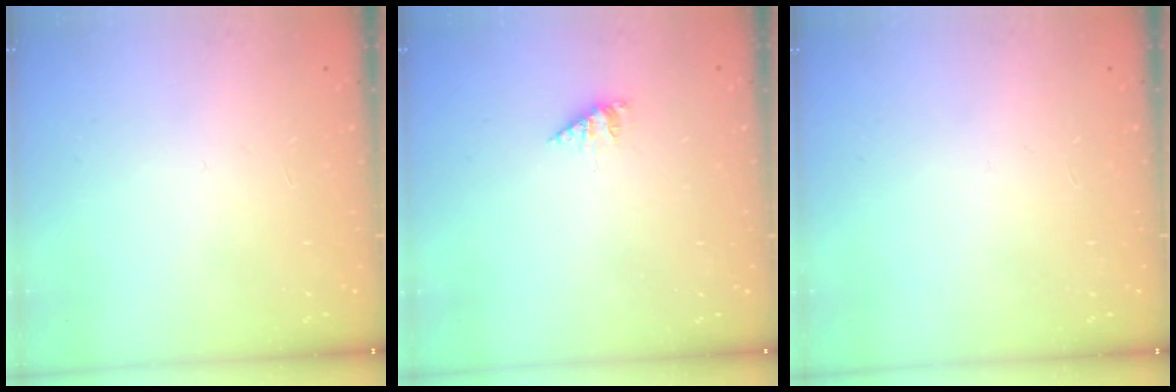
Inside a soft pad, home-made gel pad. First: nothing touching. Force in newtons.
{"total": 1.5, "press": 1.5, "slide": 0.3}
{"total": 0.0}